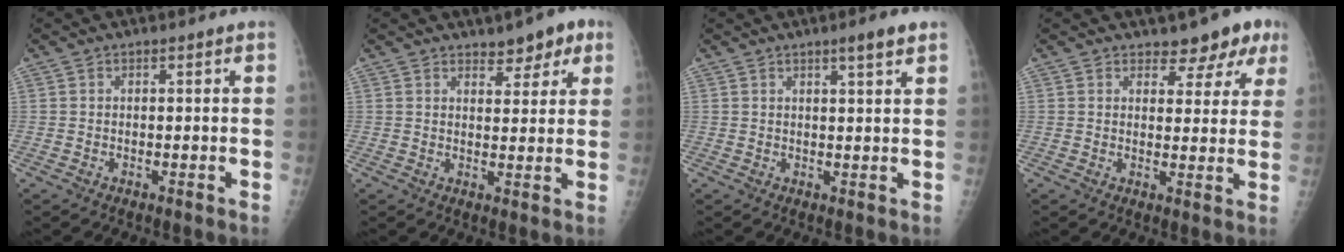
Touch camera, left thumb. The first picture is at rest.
{"total": 5.4, "force": [3.5, 2.7, 3.0], "torque": [-0.012, -0.018, 0.048]}
{"total": 3.6, "force": [2.4, 0.1, 2.7], "torque": [-0.042, -0.014, 0.037]}
{"total": 5.9, "force": [4.3, 3.1, 2.5], "torque": [-0.003, -0.028, 0.049]}